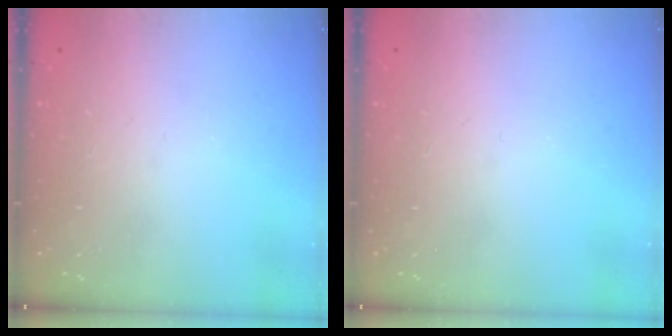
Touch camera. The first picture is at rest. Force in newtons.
{"total": 0.0}